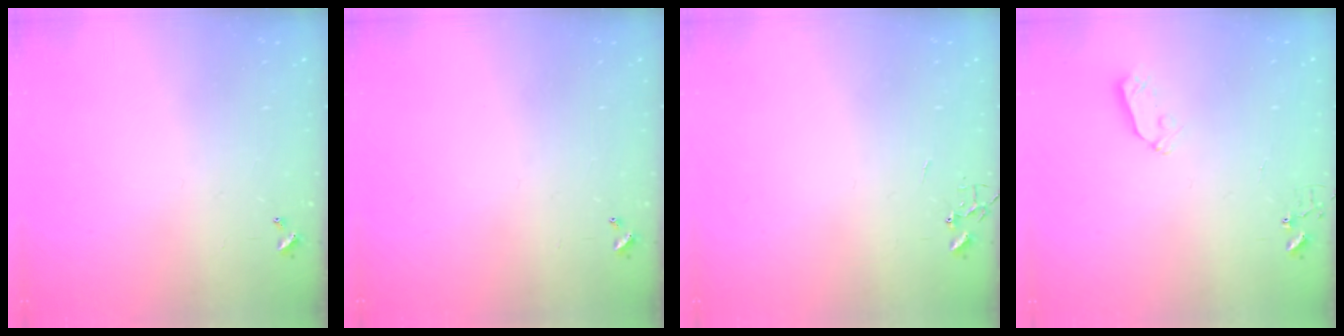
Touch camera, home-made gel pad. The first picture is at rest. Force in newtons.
{"total": 0.0}
{"total": 0.0}
{"total": 3.6, "press": 3.5, "slide": 0.5}